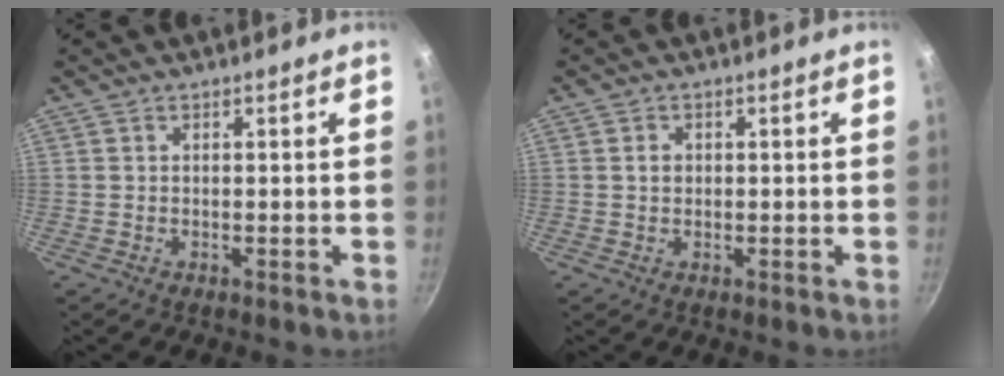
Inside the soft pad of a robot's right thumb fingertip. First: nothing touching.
{"total": 1.5, "force": [0.2, 1.3, 0.8], "torque": [-0.010, 0.003, 0.004]}